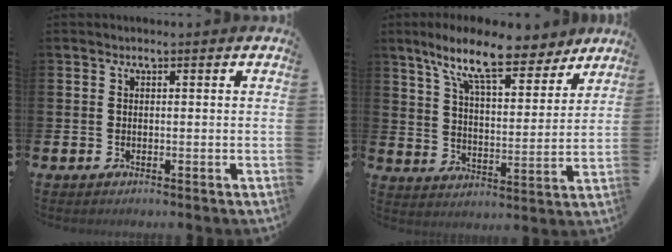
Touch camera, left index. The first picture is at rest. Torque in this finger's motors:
{"motor_torque": [1.50, -0.64, 0.92, 0.21]}